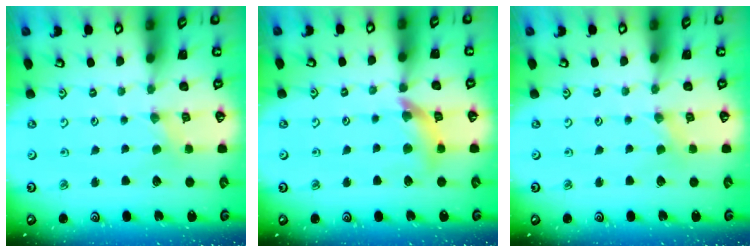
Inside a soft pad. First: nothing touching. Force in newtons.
{"total": 10.7, "press": 10.6, "slide": 1.4}
{"total": 0.0}